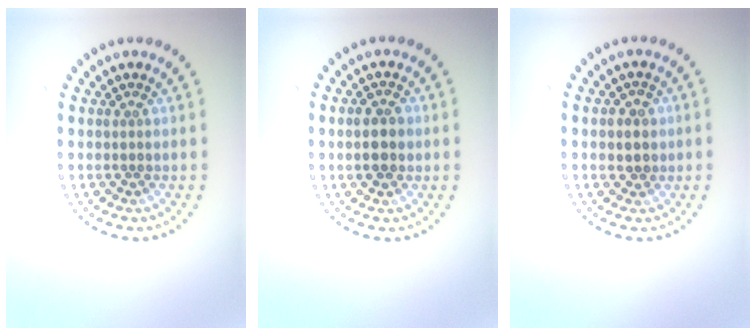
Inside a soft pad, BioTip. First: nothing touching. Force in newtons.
{"total": 2.4, "press": 2.4, "slide": 0.1}
{"total": 1.5, "press": 1.5, "slide": 0.4}